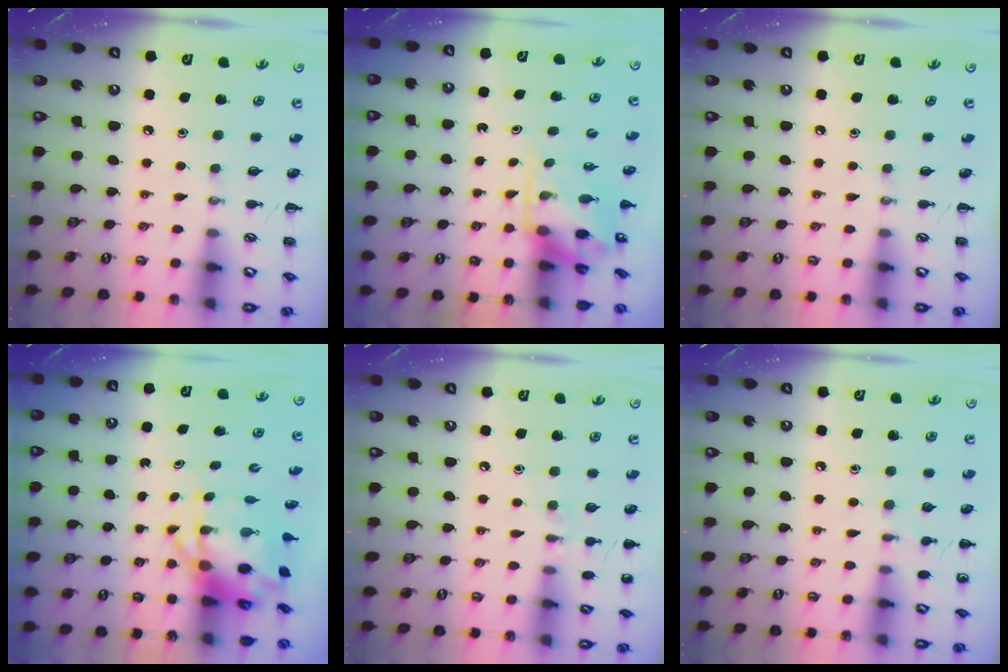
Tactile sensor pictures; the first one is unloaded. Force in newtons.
{"total": 3.5, "press": 3.4, "slide": 0.6}
{"total": 0.0}
{"total": 6.6, "press": 6.3, "slide": 2.1}
{"total": 5.9, "press": 5.8, "slide": 1.4}
{"total": 5.2, "press": 4.9, "slide": 1.6}